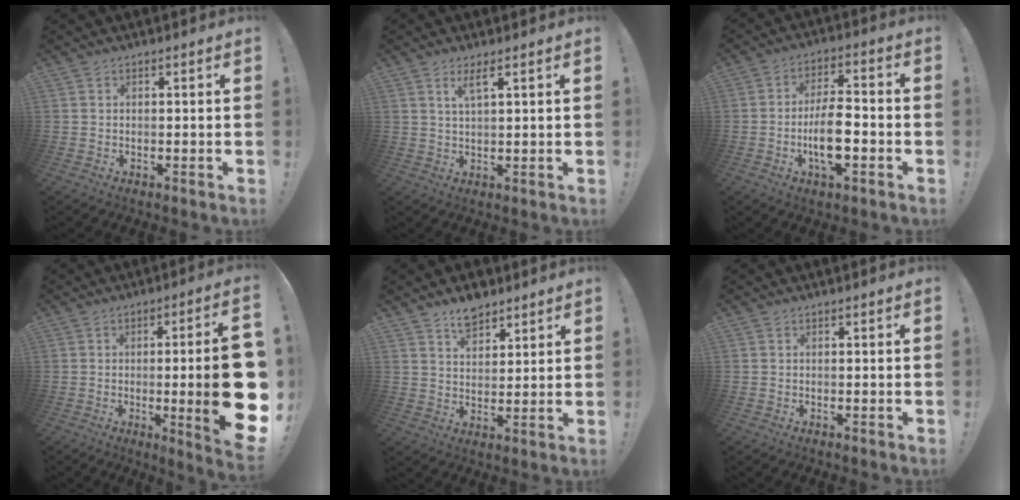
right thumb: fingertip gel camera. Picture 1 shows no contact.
{"total": 3.8, "force": [2.1, 0.5, 3.1], "torque": [-0.054, -0.006, 0.034]}
{"total": 11.3, "force": [-3.3, 4.2, 9.9], "torque": [-0.185, 0.004, -0.061]}
{"total": 19.1, "force": [-1.9, 2.3, 18.9], "torque": [-0.260, -0.006, -0.020]}
{"total": 7.3, "force": [5.7, 3.7, 2.6], "torque": [-0.031, -0.034, 0.103]}
{"total": 0.0}